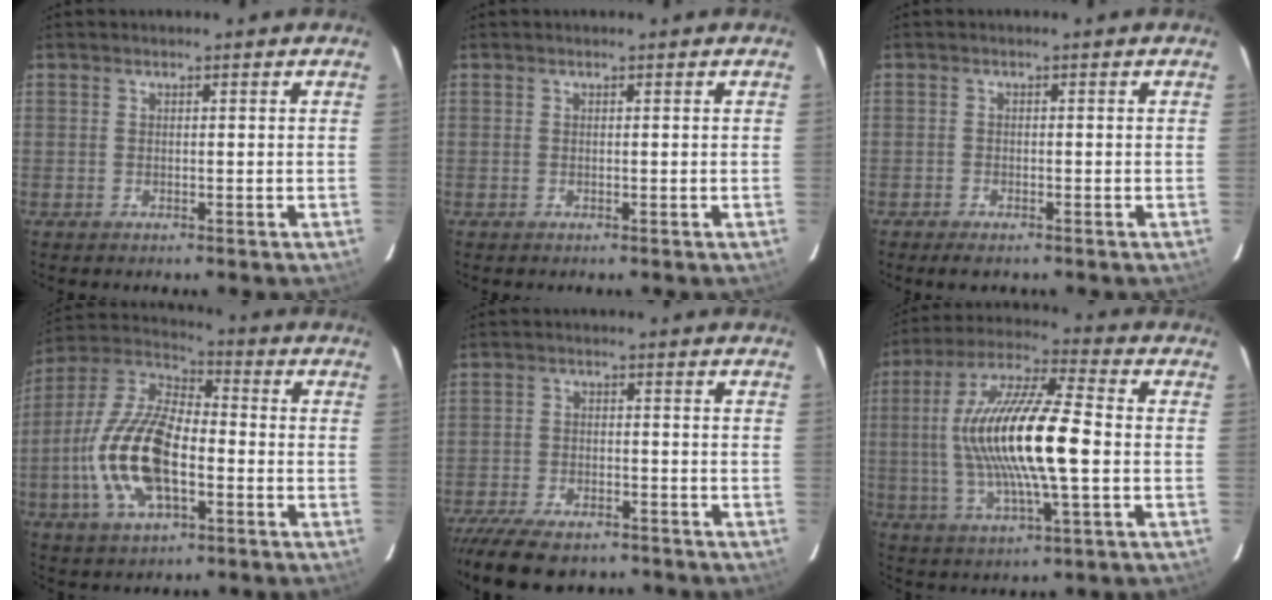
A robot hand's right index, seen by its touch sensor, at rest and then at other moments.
{"total": 0.0}
{"total": 2.4, "force": [-2.0, 0.8, 1.1], "torque": [-0.030, -0.008, -0.036]}
{"total": 17.8, "force": [-4.4, 8.1, 15.2], "torque": [-0.323, -0.001, -0.088]}
{"total": 12.5, "force": [-10.3, 4.4, 5.5], "torque": [-0.128, -0.027, -0.168]}
{"total": 18.9, "force": [-0.5, 3.7, 18.5], "torque": [-0.357, 0.006, -0.016]}